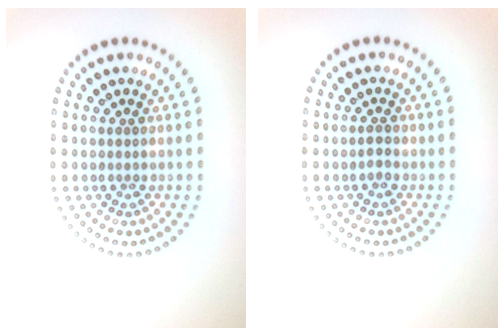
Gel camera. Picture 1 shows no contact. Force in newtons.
{"total": 0.9, "press": 0.9, "slide": 0.1}